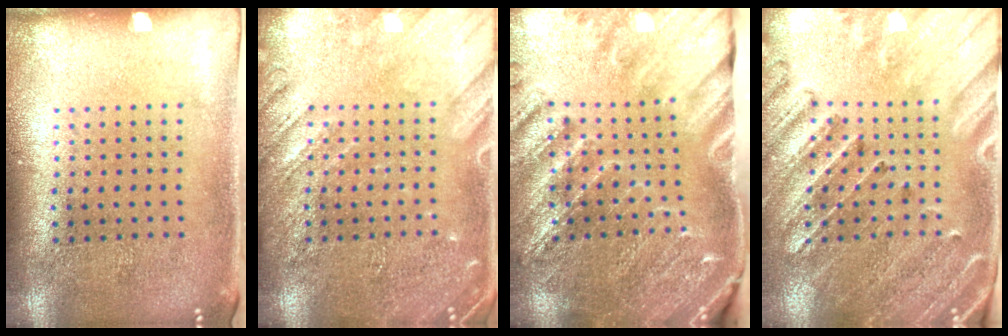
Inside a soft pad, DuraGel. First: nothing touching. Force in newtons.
{"total": 2.9, "press": 2.8, "slide": 0.3}
{"total": 3.0, "press": 3.0, "slide": 0.5}
{"total": 2.9, "press": 2.7, "slide": 0.9}